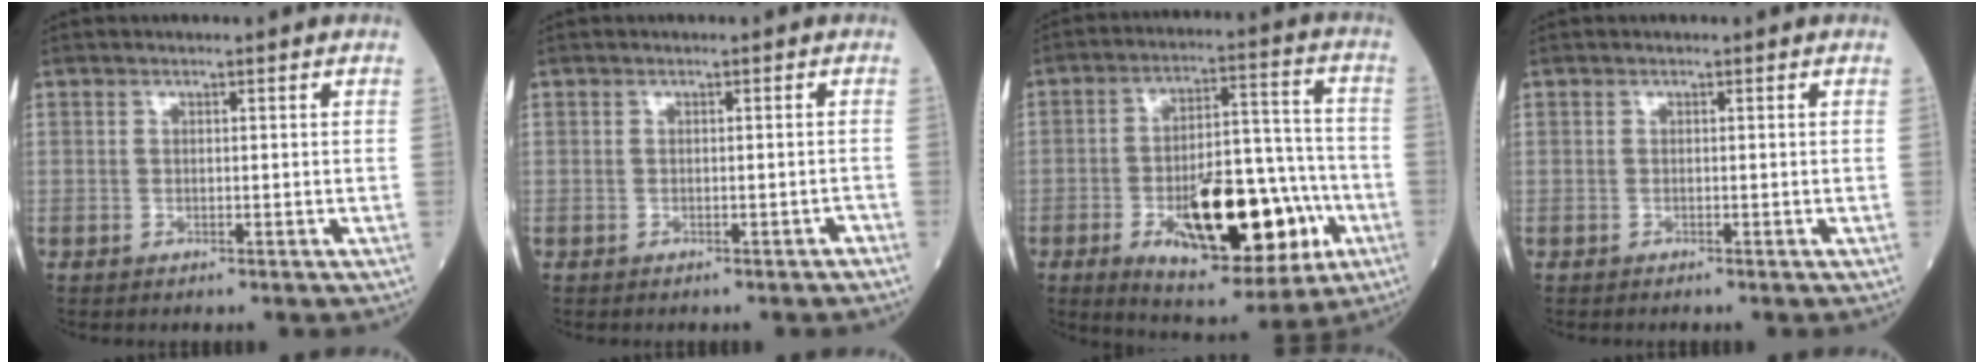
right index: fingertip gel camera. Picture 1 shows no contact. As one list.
[{"total": 0.6, "force": [-0.4, 0.1, 0.4], "torque": [-0.004, 0.002, -0.004]}, {"total": 19.9, "force": [-6.7, 7.2, 17.3], "torque": [-0.263, 0.008, -0.093]}, {"total": 0.0}]